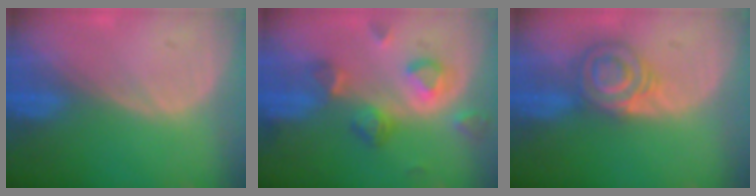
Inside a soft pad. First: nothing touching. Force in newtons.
{"total": 7.1, "press": 6.9, "slide": 1.6}
{"total": 5.9, "press": 5.9, "slide": 0.8}